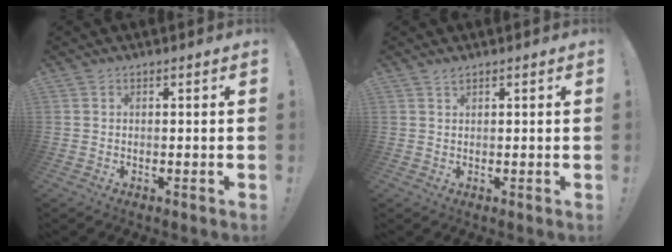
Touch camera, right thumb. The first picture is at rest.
{"total": 1.0, "force": [0.9, 0.2, 0.5], "torque": [-0.004, -0.002, 0.015]}